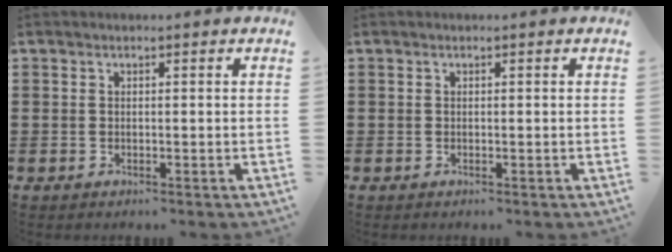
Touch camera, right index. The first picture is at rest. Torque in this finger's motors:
{"motor_torque": [-0.55, 0.63, 0.01, 0.00]}